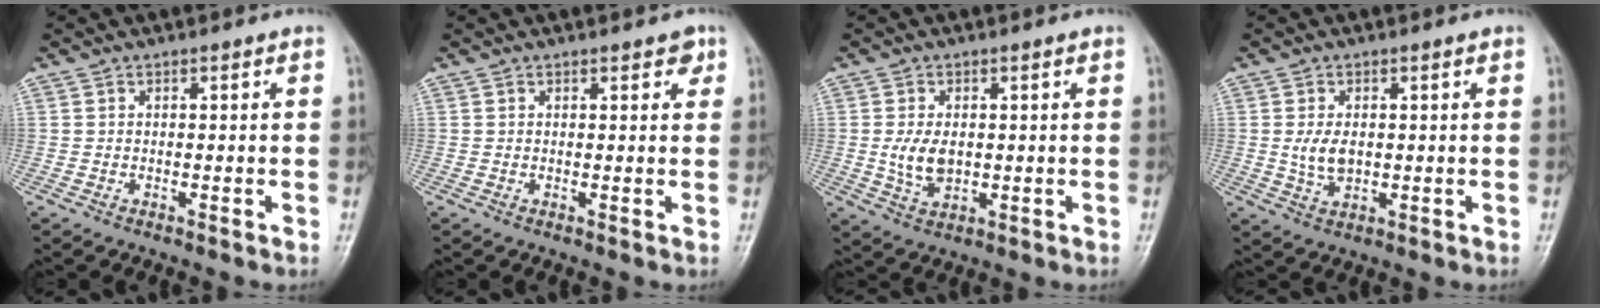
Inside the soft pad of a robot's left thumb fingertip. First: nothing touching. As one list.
[{"total": 2.1, "force": [1.3, 1.1, 1.3], "torque": [-0.003, -0.003, 0.011]}, {"total": 5.5, "force": [0.2, 3.4, 4.3], "torque": [-0.081, -0.007, 0.011]}, {"total": 4.5, "force": [0.4, 2.6, 3.6], "torque": [-0.066, -0.007, 0.013]}]